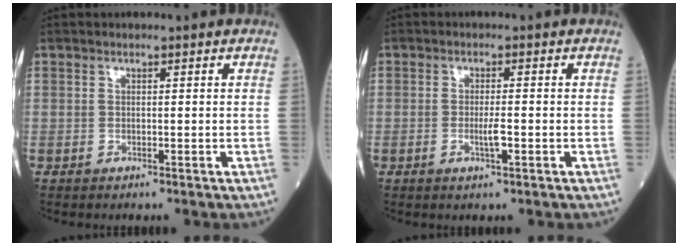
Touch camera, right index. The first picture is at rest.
{"total": 2.6, "force": [-0.8, 0.3, 2.4], "torque": [-0.047, -0.002, -0.014]}